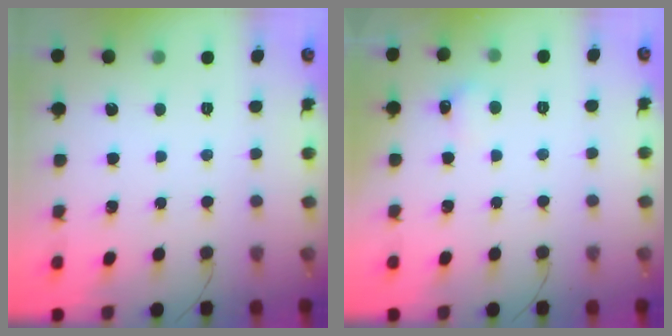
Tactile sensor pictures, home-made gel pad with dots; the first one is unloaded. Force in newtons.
{"total": 4.2, "press": 4.1, "slide": 1.2}